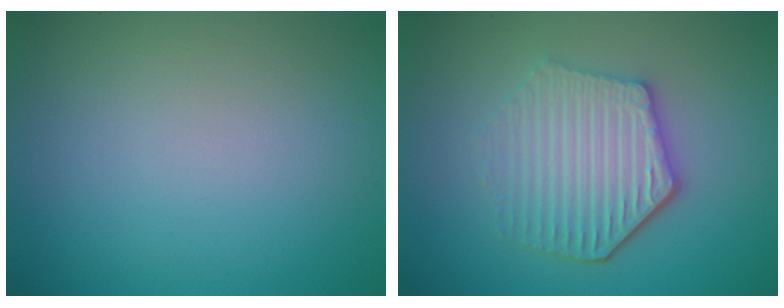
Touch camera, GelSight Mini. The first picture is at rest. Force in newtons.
{"total": 5.0, "press": 4.3, "slide": 2.6}